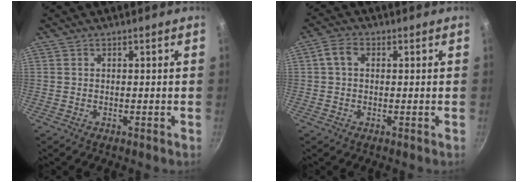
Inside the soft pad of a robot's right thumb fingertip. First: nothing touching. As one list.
[{"total": 3.5, "force": [0.6, 2.4, 2.5], "torque": [-0.050, 0.014, 0.008]}]